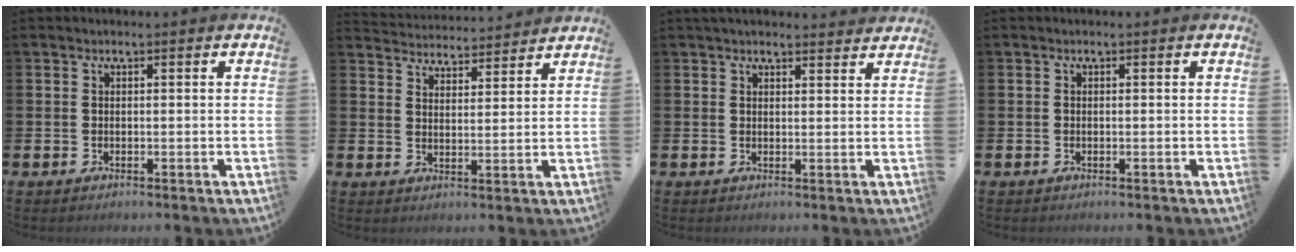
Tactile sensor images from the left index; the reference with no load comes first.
{"total": 4.3, "force": [4.2, 0.4, -0.5], "torque": [-0.010, -0.031, 0.076]}
{"total": 2.5, "force": [2.4, 0.5, 0.4], "torque": [-0.002, -0.011, 0.042]}
{"total": 0.0}